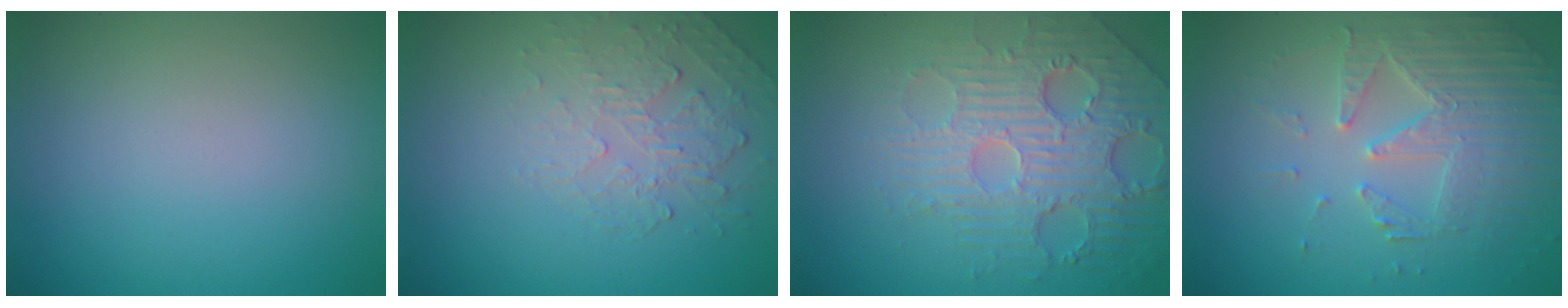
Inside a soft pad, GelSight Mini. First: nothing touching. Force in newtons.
{"total": 2.2, "press": 1.1, "slide": 1.9}
{"total": 5.6, "press": 4.7, "slide": 3.0}
{"total": 4.2, "press": 3.9, "slide": 1.6}